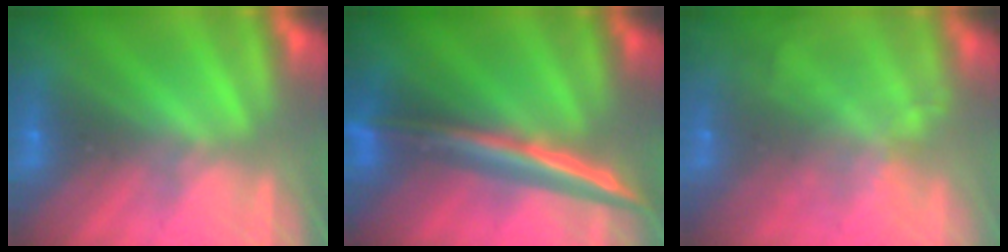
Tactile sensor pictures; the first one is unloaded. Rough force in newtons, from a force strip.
{"total": 2.8}
{"total": 9.1}